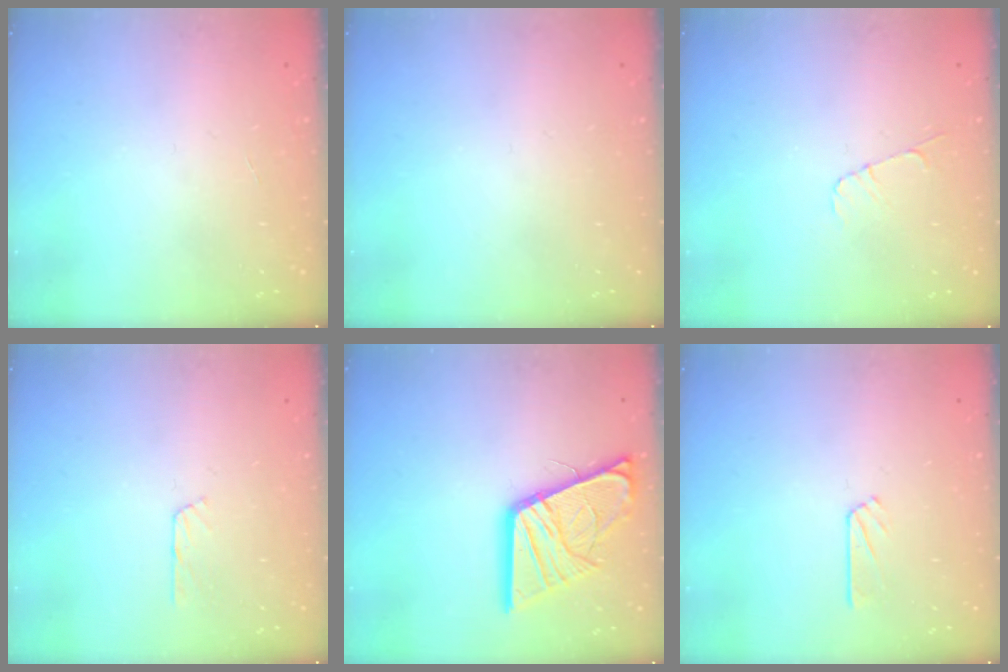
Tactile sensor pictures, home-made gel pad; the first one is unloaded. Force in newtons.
{"total": 0.0}
{"total": 4.5, "press": 4.5, "slide": 0.4}
{"total": 2.7, "press": 2.7, "slide": 0.3}
{"total": 18.4, "press": 18.3, "slide": 2.0}
{"total": 2.5, "press": 2.5, "slide": 0.2}